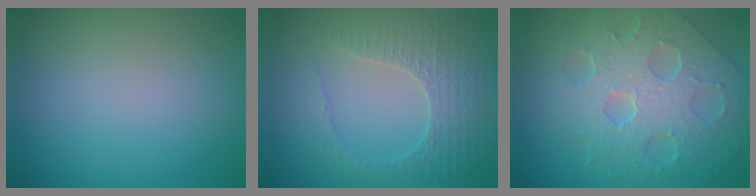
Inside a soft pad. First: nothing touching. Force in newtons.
{"total": 3.8, "press": 3.2, "slide": 2.0}
{"total": 8.7, "press": 6.1, "slide": 6.1}